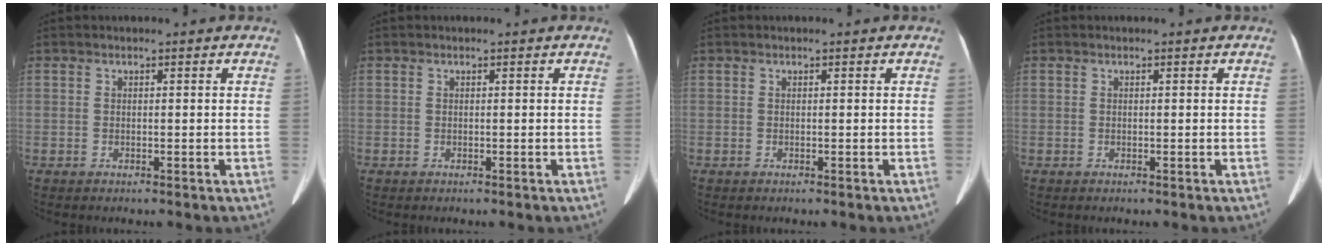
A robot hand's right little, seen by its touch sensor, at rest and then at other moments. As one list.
[{"total": 0.0}, {"total": 0.0}, {"total": 0.0}]